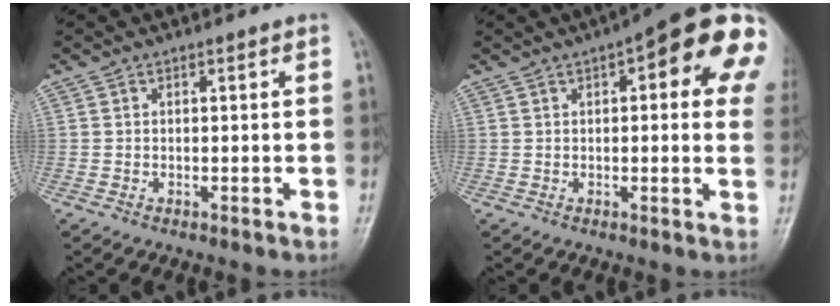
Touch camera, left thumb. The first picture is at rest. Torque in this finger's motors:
{"motor_torque": [1.10, 1.14, 1.95, -0.82, 0.20]}